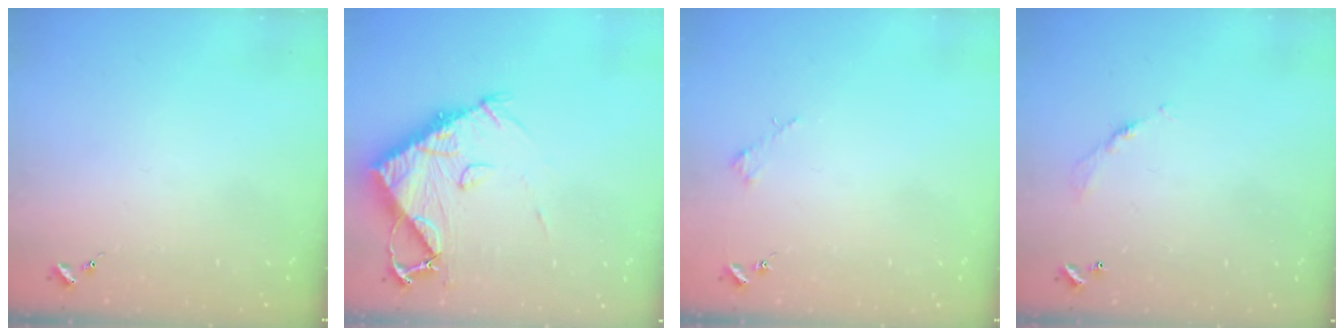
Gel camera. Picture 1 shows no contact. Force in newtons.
{"total": 10.6, "press": 10.5, "slide": 1.0}
{"total": 1.8, "press": 1.8, "slide": 0.2}
{"total": 4.4, "press": 4.3, "slide": 0.2}